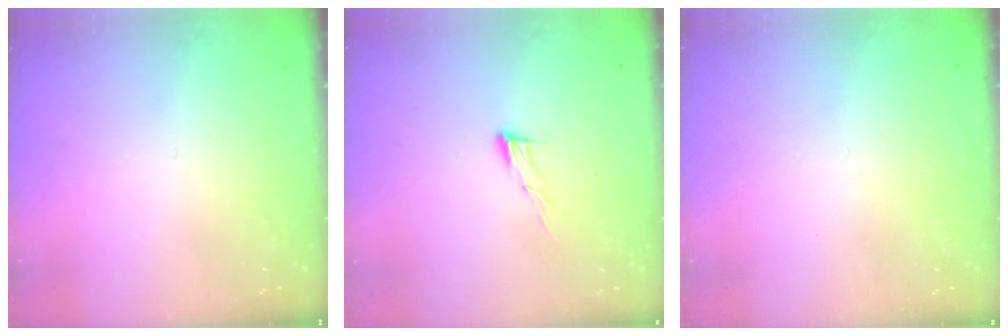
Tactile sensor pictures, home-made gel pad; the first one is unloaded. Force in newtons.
{"total": 8.5, "press": 8.4, "slide": 1.5}
{"total": 1.6, "press": 1.6, "slide": 0.1}